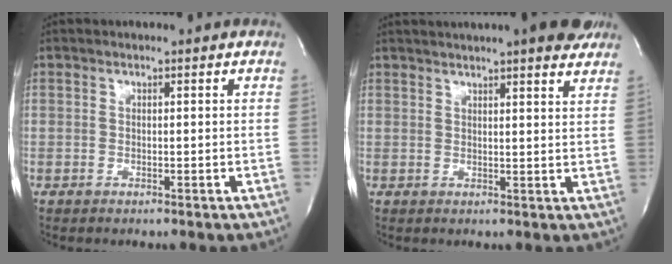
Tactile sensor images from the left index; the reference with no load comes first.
{"total": 13.0, "force": [11.1, 1.4, 6.6], "torque": [-0.100, 0.021, 0.134]}